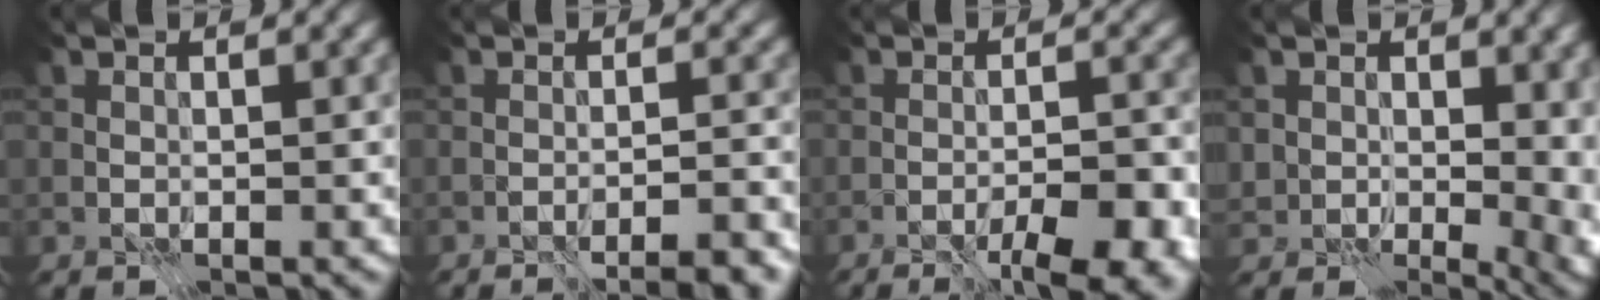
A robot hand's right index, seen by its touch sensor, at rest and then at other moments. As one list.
[{"total": 4.1, "force": [-3.4, 0.2, 2.2], "torque": [-0.026, 0.008, -0.048]}, {"total": 7.2, "force": [-4.5, 1.3, 5.4], "torque": [-0.072, 0.000, -0.057]}, {"total": 7.4, "force": [1.0, 5.6, 4.7], "torque": [-0.075, -0.031, 0.033]}]